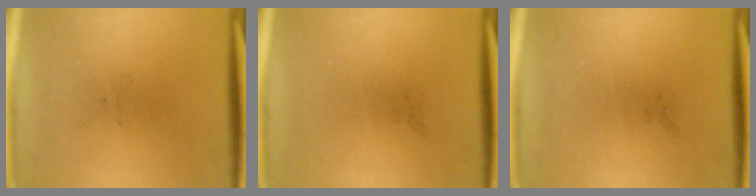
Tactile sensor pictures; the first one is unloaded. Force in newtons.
{"total": 0.0}
{"total": 0.0}